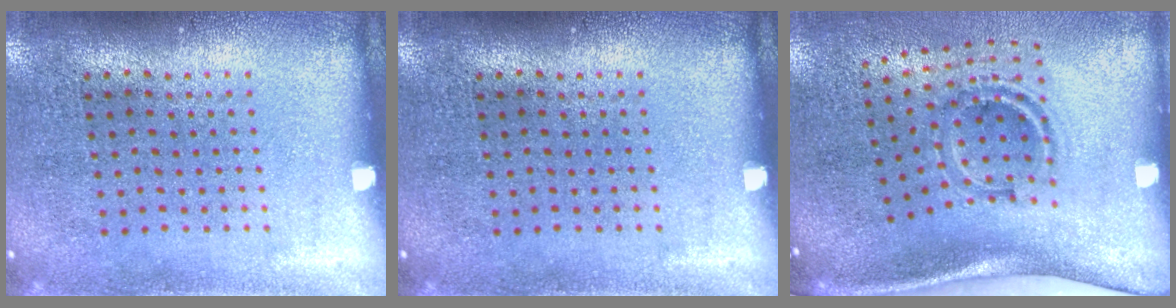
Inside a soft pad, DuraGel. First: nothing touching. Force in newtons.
{"total": 0.0}
{"total": 1.7, "press": 1.1, "slide": 1.3}